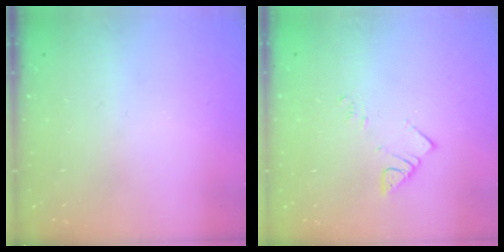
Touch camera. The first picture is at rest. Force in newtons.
{"total": 3.8, "press": 3.7, "slide": 0.5}